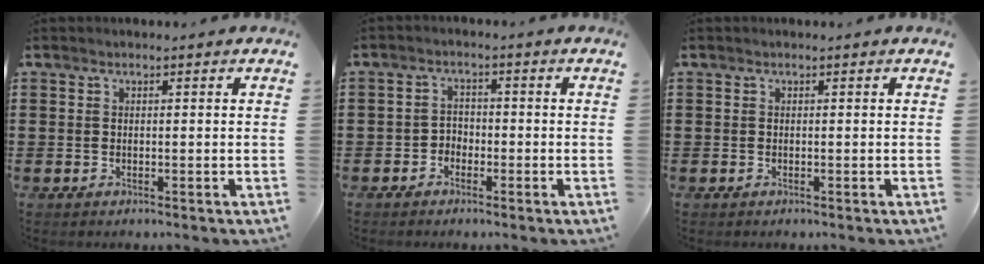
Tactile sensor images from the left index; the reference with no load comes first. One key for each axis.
{"total": 2.1, "fx": -1.7, "fy": 1.3, "fz": 0.2, "tx": -0.012, "ty": 0.004, "tz": -0.037}
{"total": 0.0}